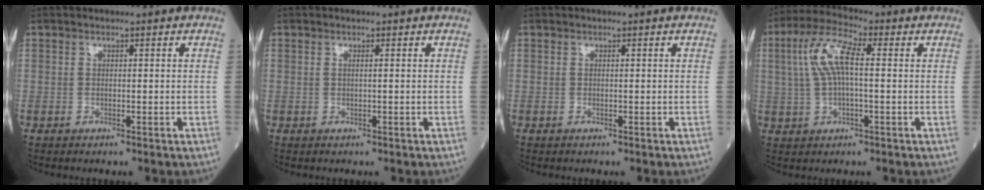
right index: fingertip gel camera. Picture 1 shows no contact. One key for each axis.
{"total": 0.0}
{"total": 0.0}
{"total": 8.0, "fx": 1.3, "fy": 2.1, "fz": 7.7, "tx": -0.168, "ty": 0.026, "tz": 0.023}